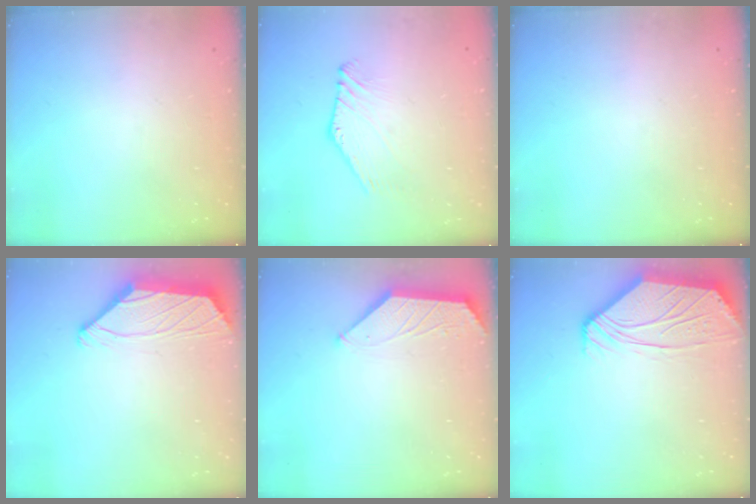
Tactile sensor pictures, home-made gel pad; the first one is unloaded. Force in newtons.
{"total": 1.1, "press": 1.1, "slide": 0.2}
{"total": 0.0}
{"total": 2.2, "press": 2.1, "slide": 0.7}
{"total": 1.7, "press": 1.7, "slide": 0.4}
{"total": 8.3, "press": 8.2, "slide": 1.1}